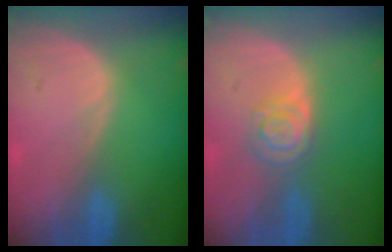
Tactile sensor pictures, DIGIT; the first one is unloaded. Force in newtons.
{"total": 4.3, "press": 3.9, "slide": 1.9}